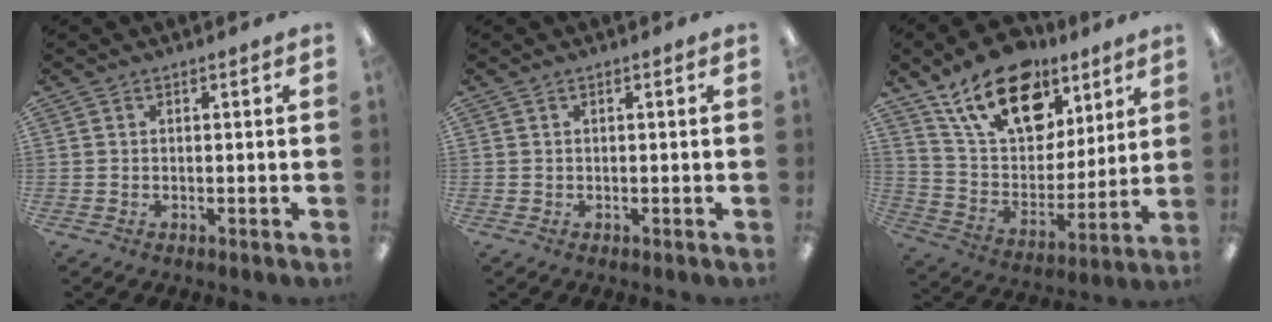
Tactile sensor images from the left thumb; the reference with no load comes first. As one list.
[{"total": 0.0}, {"total": 20.2, "force": [12.8, 11.3, 10.8], "torque": [-0.185, -0.063, 0.228]}]